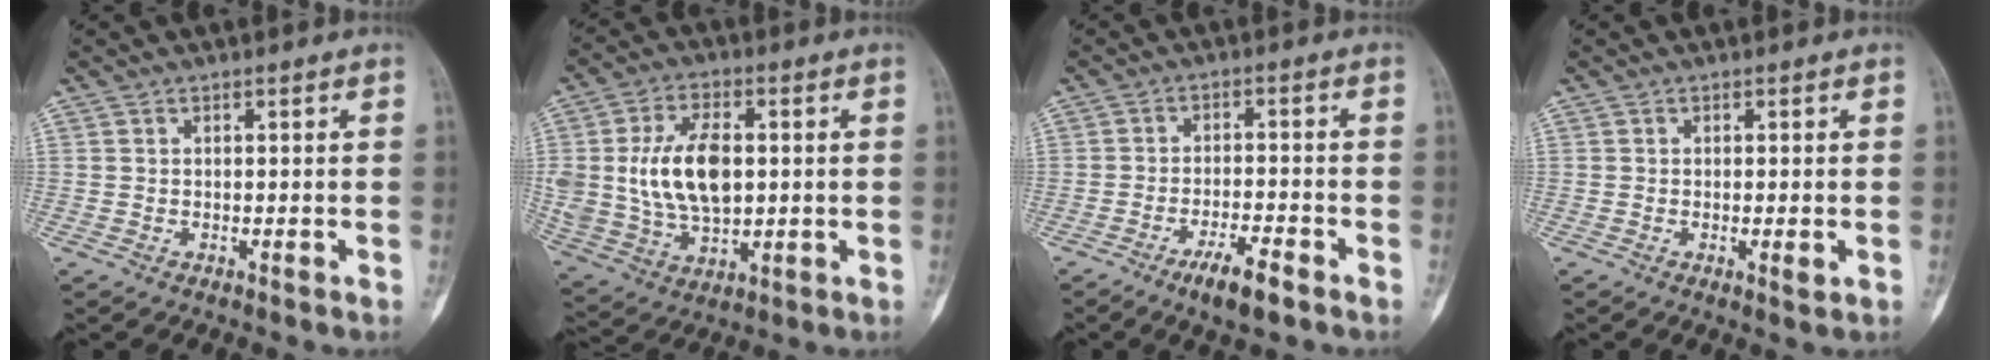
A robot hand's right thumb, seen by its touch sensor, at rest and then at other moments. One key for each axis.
{"total": 15.5, "fx": 1.7, "fy": 9.3, "fz": 12.4, "tx": -0.221, "ty": -0.001, "tz": 0.040}
{"total": 6.3, "fx": -4.1, "fy": 1.3, "fz": 4.6, "tx": -0.080, "ty": 0.018, "tz": -0.068}
{"total": 1.9, "fx": -0.4, "fy": 0.4, "fz": 1.8, "tx": -0.030, "ty": -0.007, "tz": -0.006}